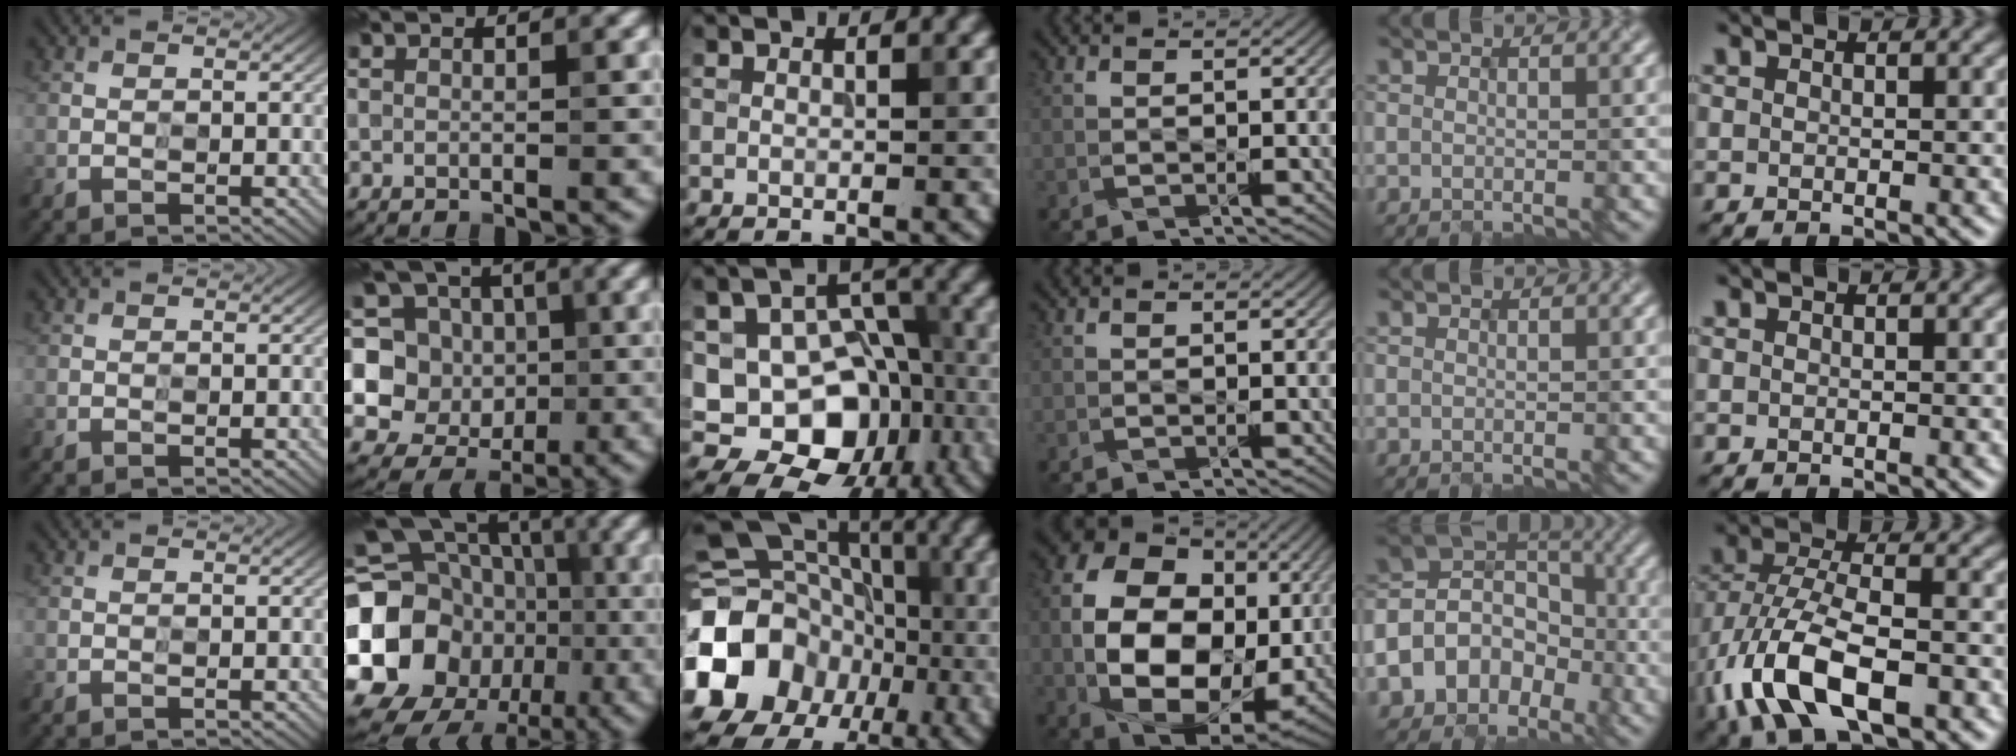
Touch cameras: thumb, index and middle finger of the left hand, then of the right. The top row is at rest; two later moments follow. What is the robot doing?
{"motion": "wipe", "object": "mirror"}